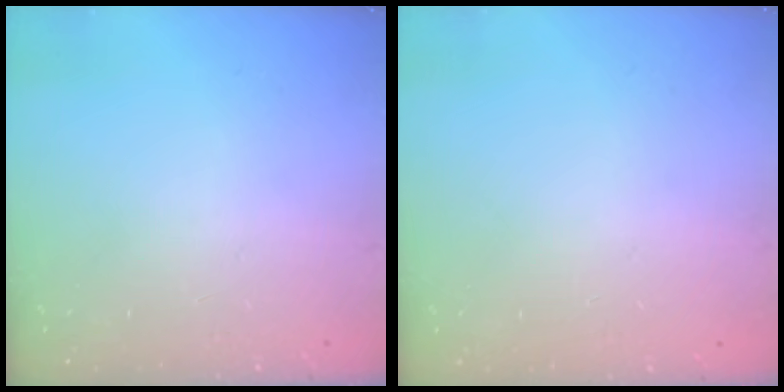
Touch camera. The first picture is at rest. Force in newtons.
{"total": 0.0}